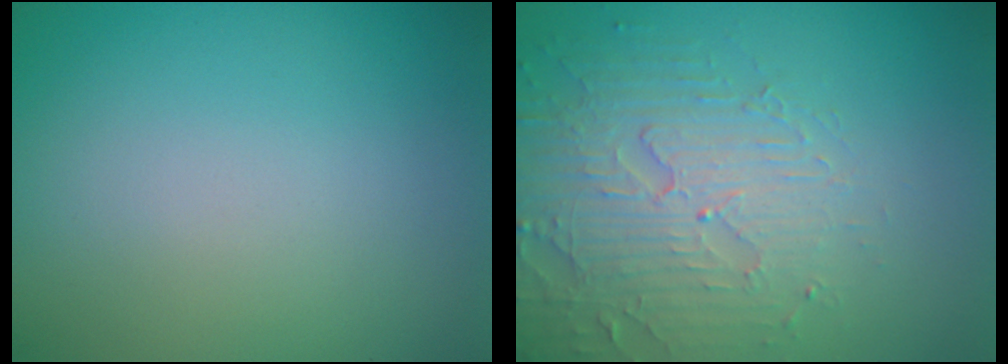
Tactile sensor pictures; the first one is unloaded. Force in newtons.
{"total": 4.5, "press": 4.3, "slide": 1.3}